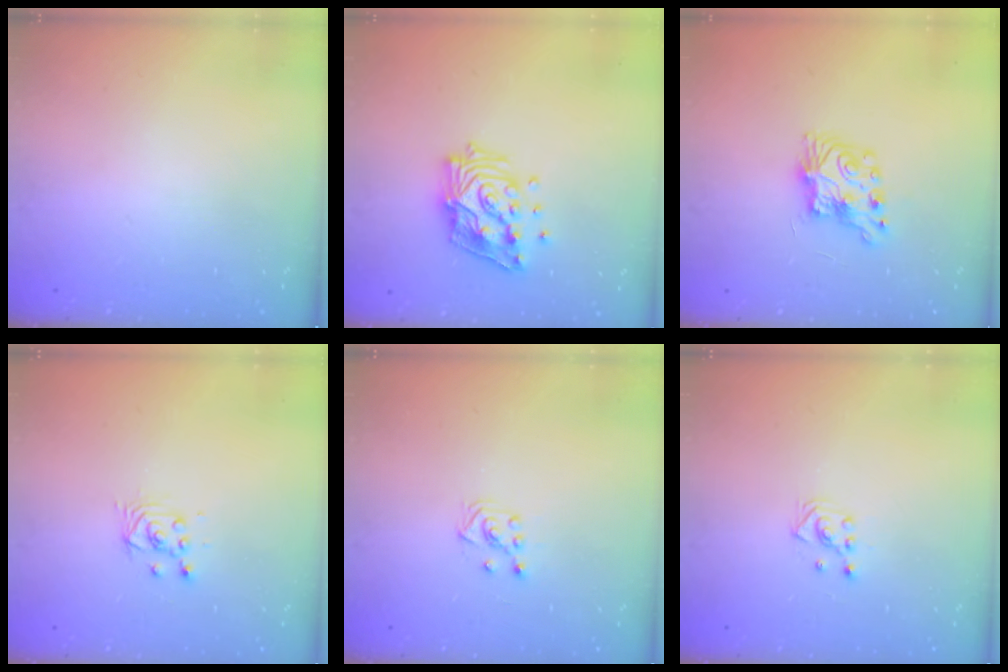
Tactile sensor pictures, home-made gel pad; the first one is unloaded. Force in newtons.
{"total": 15.2, "press": 15.0, "slide": 1.8}
{"total": 8.1, "press": 8.1, "slide": 0.3}
{"total": 2.5, "press": 2.5, "slide": 0.1}
{"total": 4.4, "press": 4.4, "slide": 0.5}
{"total": 2.9, "press": 2.9, "slide": 0.4}